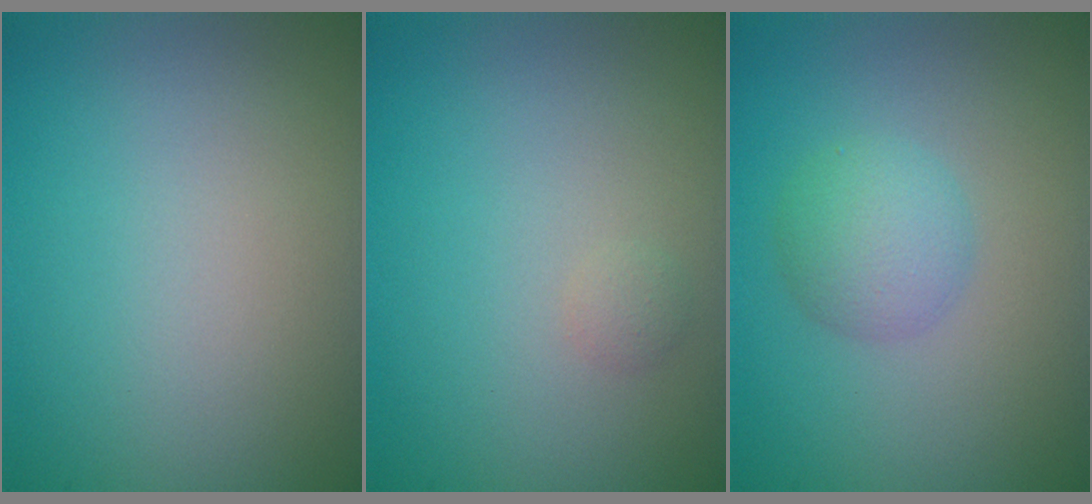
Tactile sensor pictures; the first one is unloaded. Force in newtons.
{"total": 0.6, "press": 0.6, "slide": 0.0}
{"total": 2.8, "press": 2.8, "slide": 0.1}